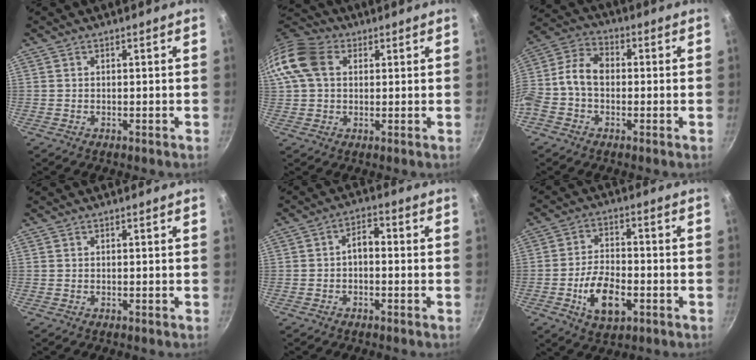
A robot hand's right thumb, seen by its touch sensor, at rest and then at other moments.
{"total": 11.5, "force": [2.8, 8.4, 7.3], "torque": [-0.135, 0.018, 0.037]}
{"total": 9.6, "force": [-0.8, 6.8, 6.7], "torque": [-0.121, 0.039, -0.037]}
{"total": 0.0}
{"total": 3.7, "force": [-0.8, 2.2, 2.8], "torque": [-0.036, 0.021, -0.019]}
{"total": 10.5, "force": [-3.6, 5.7, 8.0], "torque": [-0.132, 0.020, -0.061]}